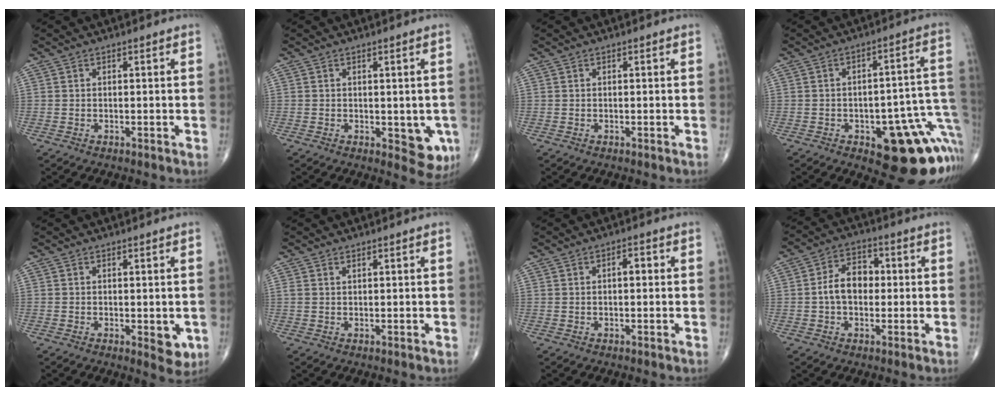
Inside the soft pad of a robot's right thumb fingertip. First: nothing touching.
{"total": 5.5, "force": [-1.0, 2.9, 4.5], "torque": [-0.025, -0.007, -0.006]}
{"total": 0.0}
{"total": 18.8, "force": [-6.4, 8.0, 15.8], "torque": [-0.114, 0.049, -0.059]}
{"total": 4.1, "force": [-0.9, 1.8, 3.6], "torque": [-0.031, -0.007, -0.009]}
{"total": 0.8, "force": [0.6, 0.3, 0.5], "torque": [-0.011, 0.005, 0.014]}
{"total": 2.1, "force": [0.2, 1.0, 1.8], "torque": [-0.023, 0.005, 0.000]}
{"total": 7.7, "force": [-0.2, 5.3, 5.6], "torque": [-0.082, 0.024, -0.013]}